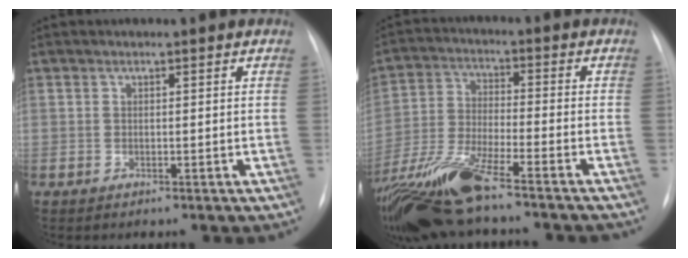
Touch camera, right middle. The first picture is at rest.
{"total": 16.4, "force": [-12.9, 1.9, 10.0], "torque": [-0.229, -0.028, -0.238]}